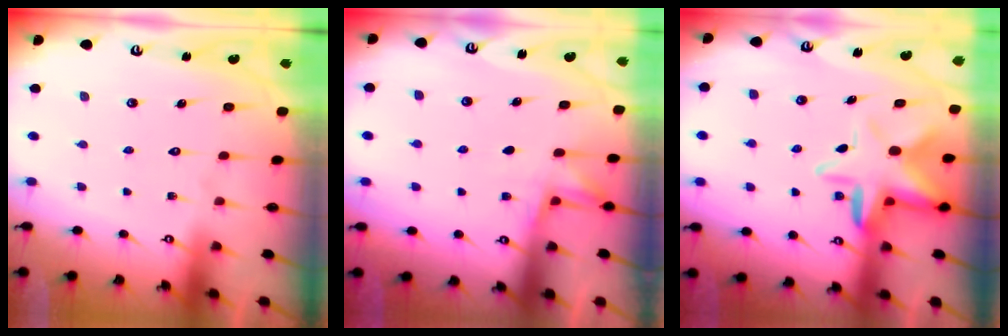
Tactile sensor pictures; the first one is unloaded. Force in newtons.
{"total": 4.0, "press": 3.7, "slide": 1.7}
{"total": 7.6, "press": 7.3, "slide": 2.0}